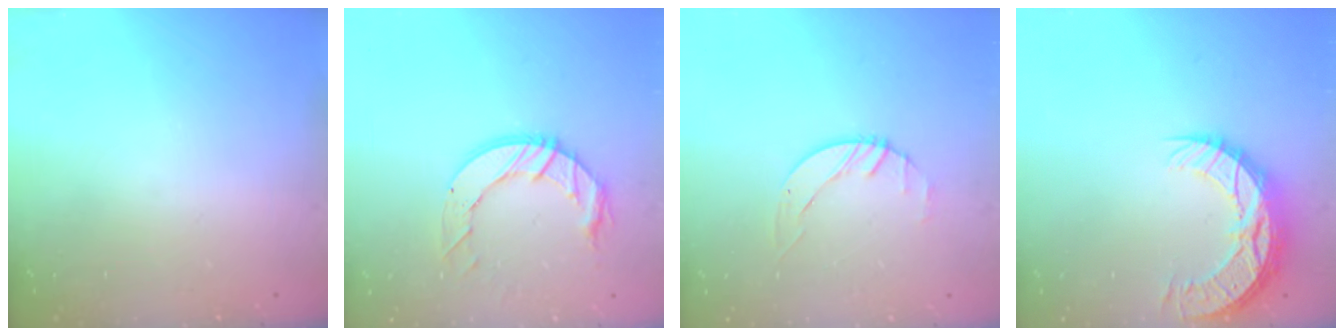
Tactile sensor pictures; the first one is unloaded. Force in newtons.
{"total": 11.0, "press": 11.0, "slide": 1.2}
{"total": 1.4, "press": 1.4, "slide": 0.2}
{"total": 12.2, "press": 12.2, "slide": 0.8}